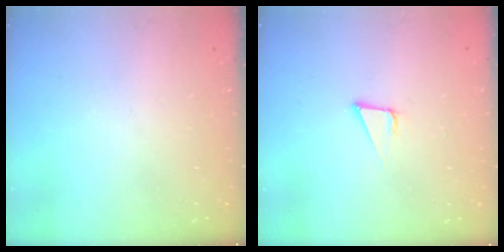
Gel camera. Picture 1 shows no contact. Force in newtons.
{"total": 4.0, "press": 3.4, "slide": 2.0}